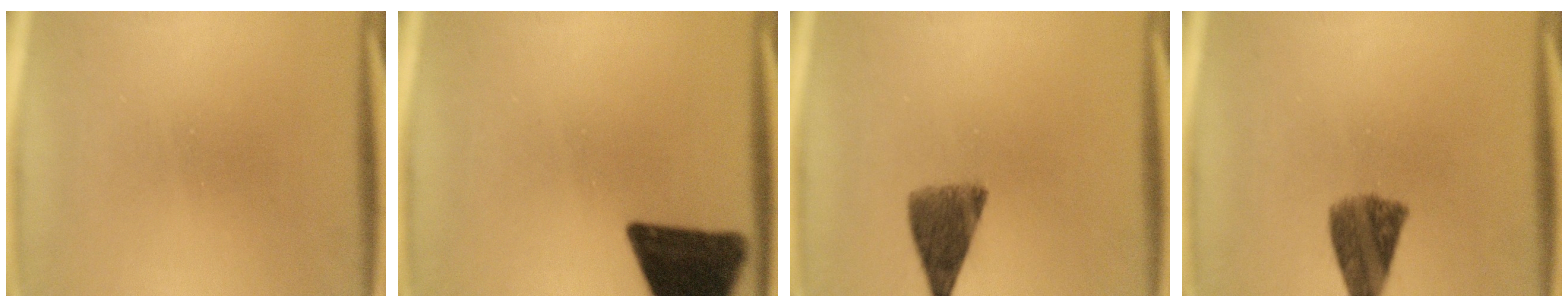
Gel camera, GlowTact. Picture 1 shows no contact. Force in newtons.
{"total": 15.8}
{"total": 8.3}
{"total": 7.3}